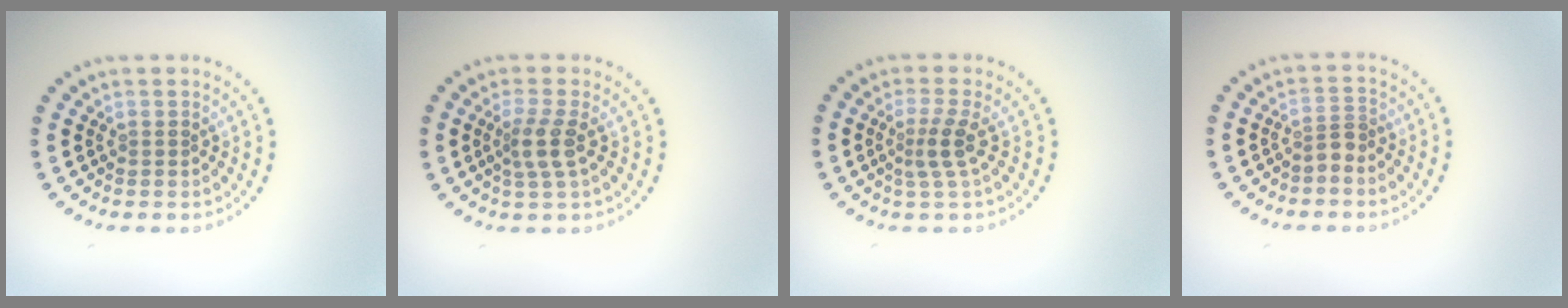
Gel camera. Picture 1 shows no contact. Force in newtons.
{"total": 2.2, "press": 1.8, "slide": 1.3}
{"total": 2.3, "press": 1.7, "slide": 1.6}
{"total": 1.8, "press": 1.3, "slide": 1.3}